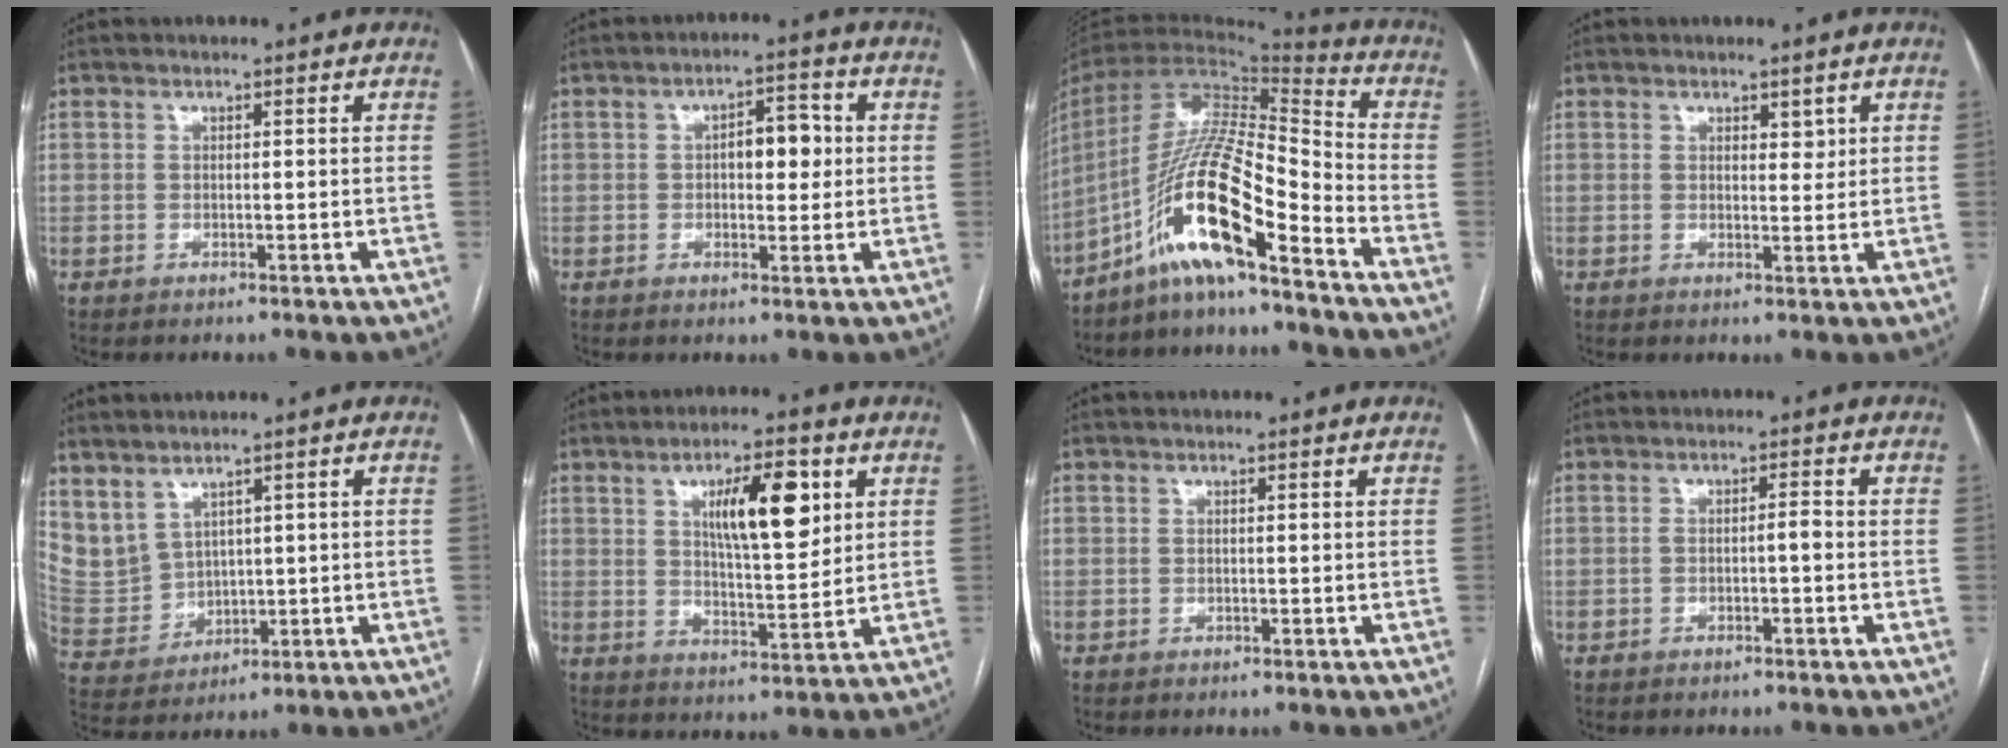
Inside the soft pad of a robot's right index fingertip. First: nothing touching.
{"total": 5.6, "force": [0.6, 2.7, 4.9], "torque": [-0.068, 0.017, 0.008]}
{"total": 15.1, "force": [-9.5, 1.6, 11.6], "torque": [-0.223, 0.008, -0.174]}
{"total": 2.0, "force": [1.1, 1.0, 1.4], "torque": [-0.018, -0.005, 0.018]}
{"total": 8.5, "force": [5.2, 5.9, 3.4], "torque": [-0.091, 0.007, 0.135]}
{"total": 11.3, "force": [4.3, 3.0, 10.0], "torque": [-0.163, 0.003, 0.073]}
{"total": 0.0}
{"total": 1.6, "force": [-0.6, 0.3, 1.5], "torque": [-0.022, 0.003, -0.011]}